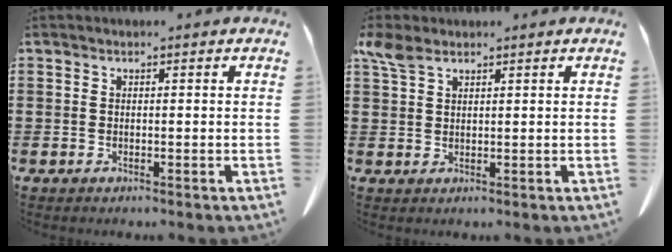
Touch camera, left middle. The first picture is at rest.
{"total": 3.6, "force": [2.4, 1.4, 2.3], "torque": [-0.053, 0.002, 0.045]}